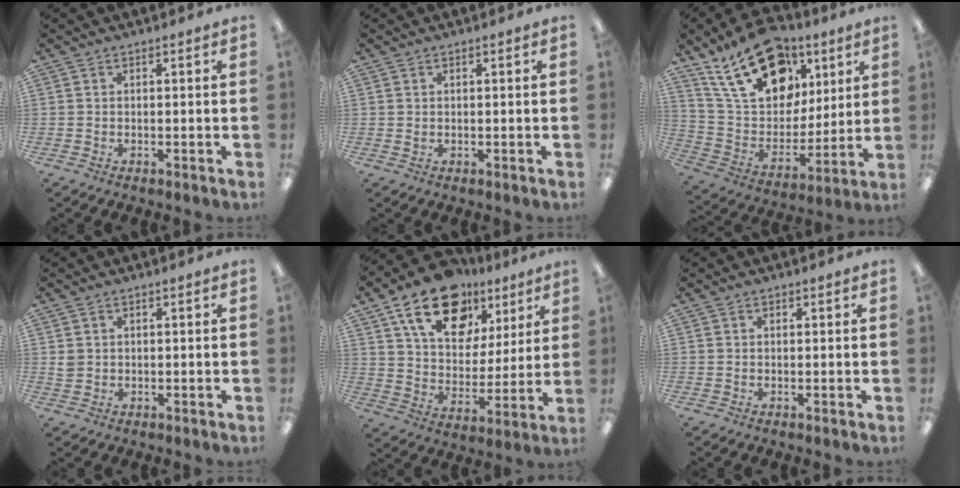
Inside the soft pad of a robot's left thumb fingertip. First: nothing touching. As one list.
[{"total": 0.7, "force": [0.3, 0.6, 0.3], "torque": [0.002, 0.000, 0.004]}, {"total": 22.8, "force": [13.0, 14.1, 12.3], "torque": [-0.204, -0.057, 0.237]}, {"total": 2.1, "force": [0.5, 1.9, 0.6], "torque": [-0.013, 0.004, 0.009]}, {"total": 20.2, "force": [12.4, 12.1, 10.5], "torque": [-0.172, -0.055, 0.220]}, {"total": 0.6, "force": [0.3, 0.5, 0.0], "torque": [0.008, 0.001, 0.003]}]